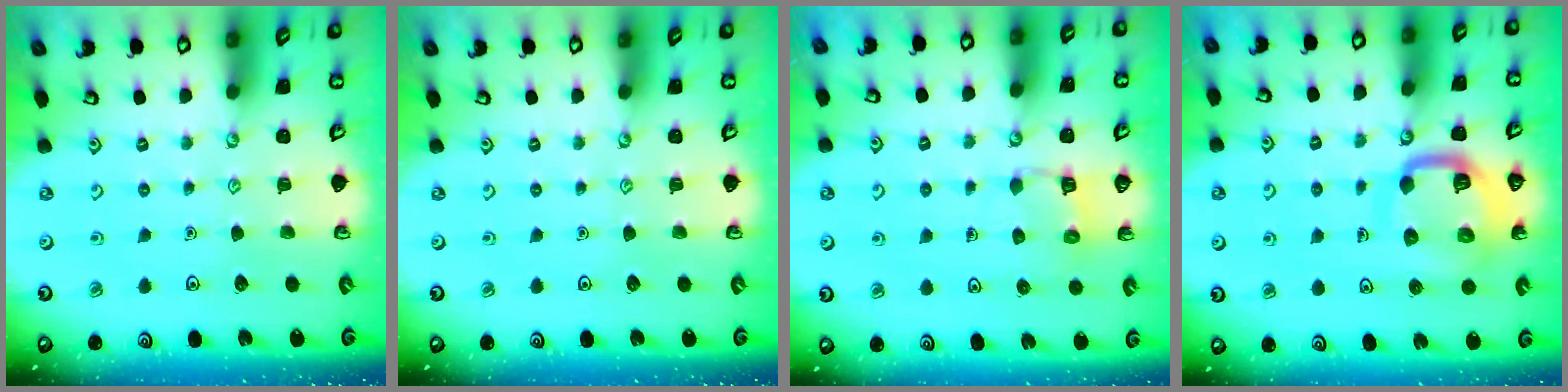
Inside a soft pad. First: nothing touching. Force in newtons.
{"total": 0.0}
{"total": 7.7, "press": 7.7, "slide": 0.2}
{"total": 11.5, "press": 11.5, "slide": 1.1}